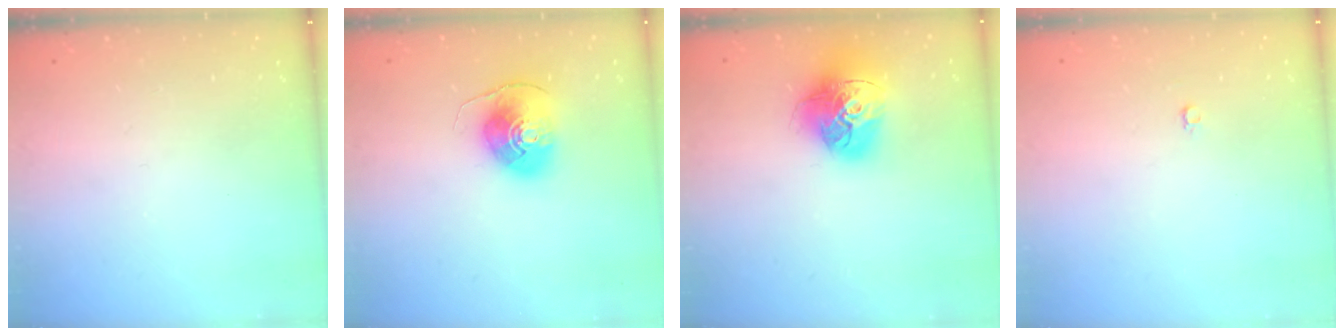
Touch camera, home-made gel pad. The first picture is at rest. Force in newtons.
{"total": 9.8, "press": 9.7, "slide": 1.2}
{"total": 18.0, "press": 17.9, "slide": 1.9}
{"total": 2.2, "press": 2.2, "slide": 0.2}